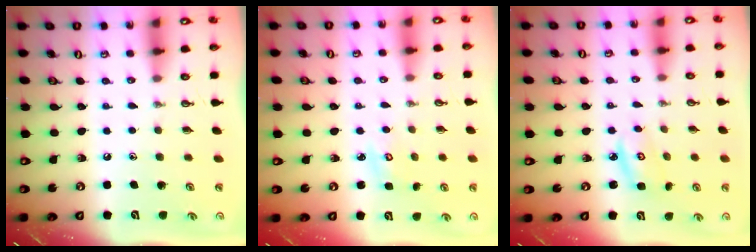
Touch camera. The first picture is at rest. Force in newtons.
{"total": 3.0, "press": 3.0, "slide": 0.3}
{"total": 3.9, "press": 3.9, "slide": 0.3}